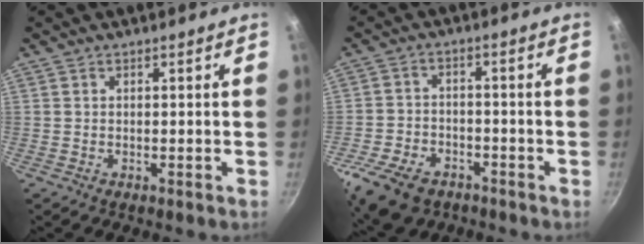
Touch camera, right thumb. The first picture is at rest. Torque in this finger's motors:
{"motor_torque": [1.48, 0.10, 1.11, -0.60, 0.06]}